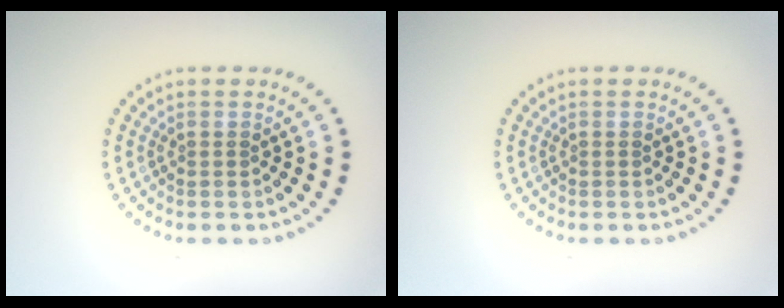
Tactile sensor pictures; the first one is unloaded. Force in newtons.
{"total": 0.0}